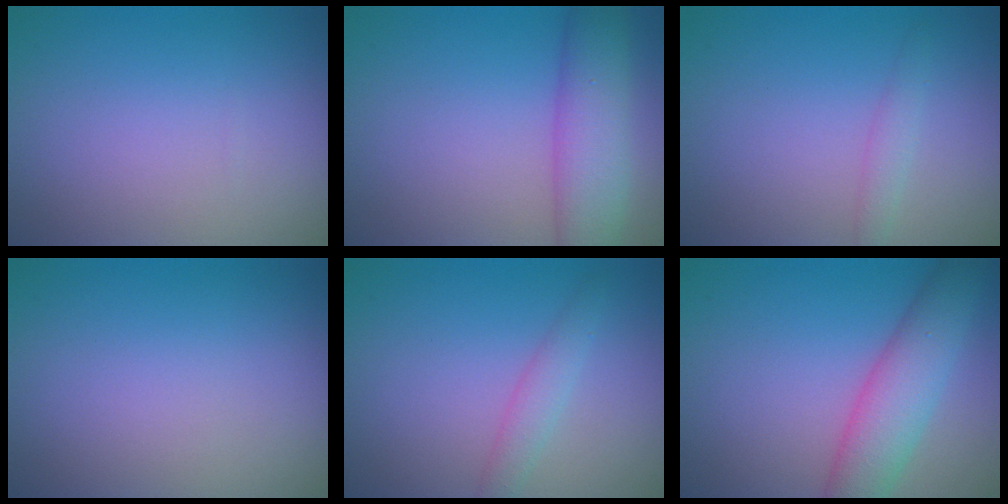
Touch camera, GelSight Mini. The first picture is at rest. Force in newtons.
{"total": 5.9, "press": 5.9, "slide": 0.2}
{"total": 1.3, "press": 1.3, "slide": 0.0}
{"total": 0.0}
{"total": 1.8, "press": 1.8, "slide": 0.0}
{"total": 5.6, "press": 5.6, "slide": 0.1}